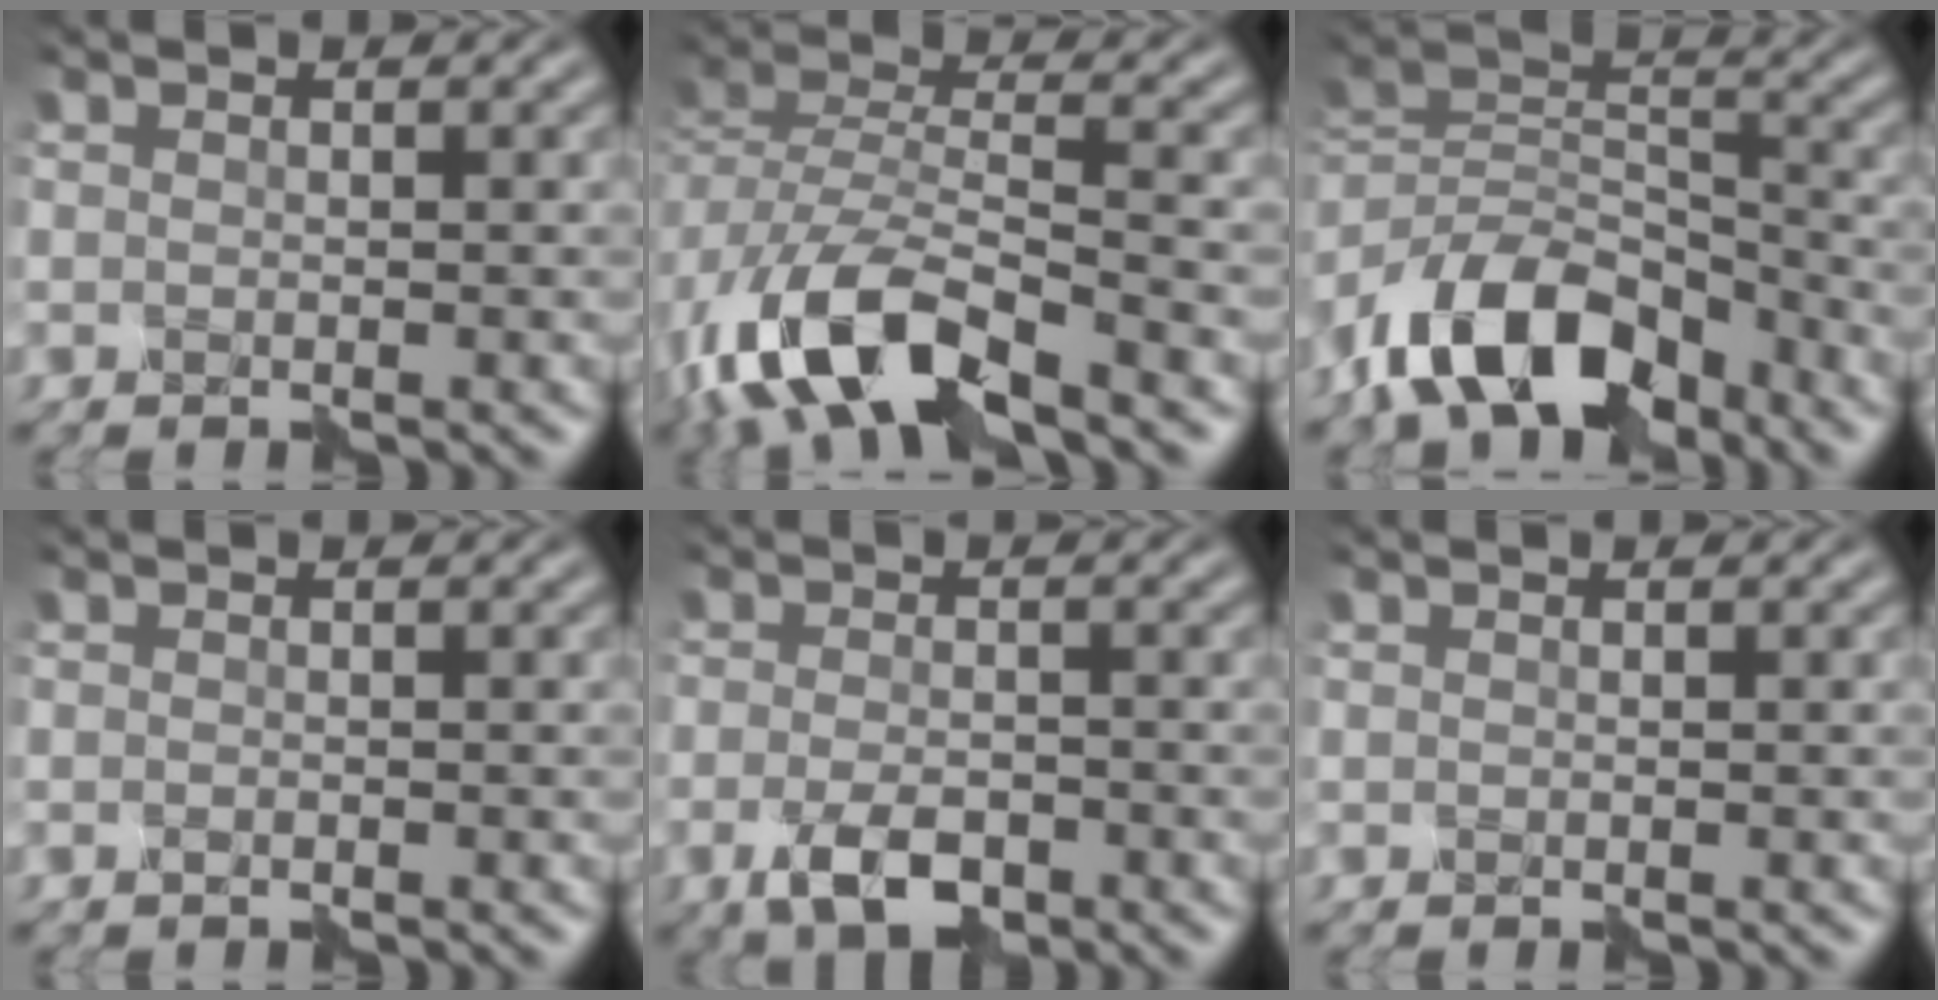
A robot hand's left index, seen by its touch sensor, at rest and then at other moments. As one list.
[{"total": 10.5, "force": [-6.2, 4.4, 7.2], "torque": [-0.154, -0.009, -0.126]}, {"total": 9.9, "force": [-6.4, 5.1, 5.6], "torque": [-0.093, 0.007, -0.136]}, {"total": 0.0}, {"total": 3.6, "force": [-1.8, 1.6, 2.6], "torque": [-0.054, -0.003, -0.036]}, {"total": 0.0}]